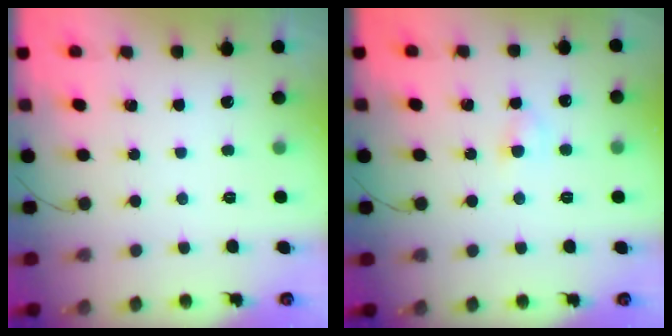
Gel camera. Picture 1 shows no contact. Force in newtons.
{"total": 2.8, "press": 2.6, "slide": 1.0}